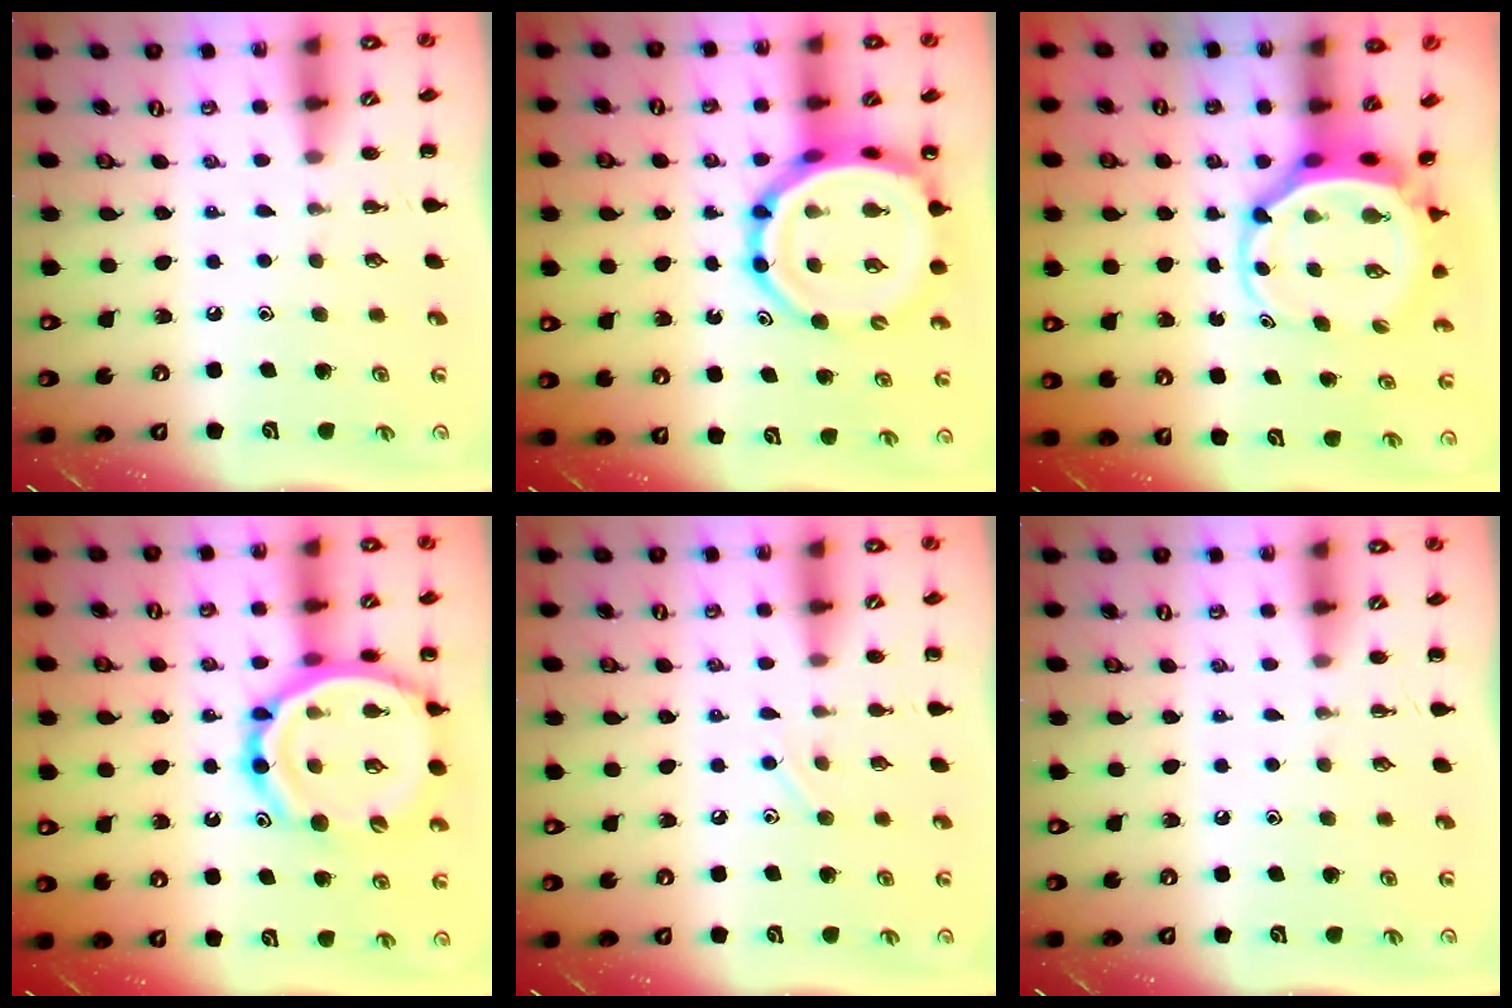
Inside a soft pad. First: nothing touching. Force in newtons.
{"total": 14.4, "press": 13.8, "slide": 4.2}
{"total": 5.6, "press": 5.4, "slide": 1.2}
{"total": 22.4, "press": 22.1, "slide": 3.8}
{"total": 5.0, "press": 4.8, "slide": 1.4}
{"total": 0.0}